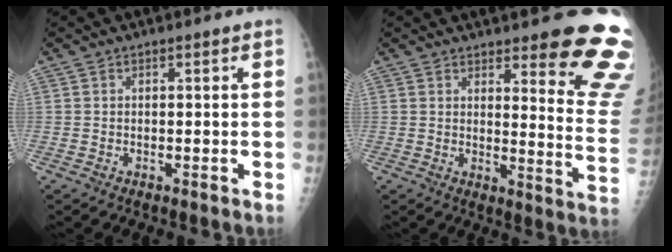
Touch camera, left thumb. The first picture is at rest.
{"total": 15.2, "force": [11.1, 3.1, 9.9], "torque": [-0.080, -0.091, 0.126]}